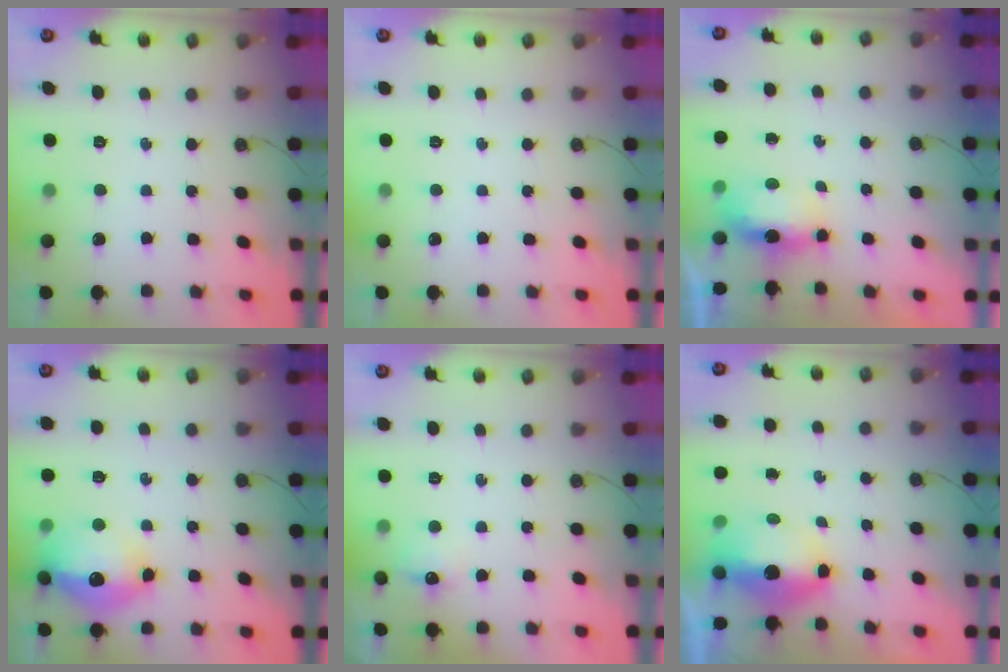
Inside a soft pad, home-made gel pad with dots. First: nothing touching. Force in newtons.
{"total": 0.0}
{"total": 8.1, "press": 6.6, "slide": 4.7}
{"total": 15.2, "press": 15.1, "slide": 1.6}
{"total": 7.2, "press": 7.1, "slide": 0.9}
{"total": 7.8, "press": 7.7, "slide": 0.8}